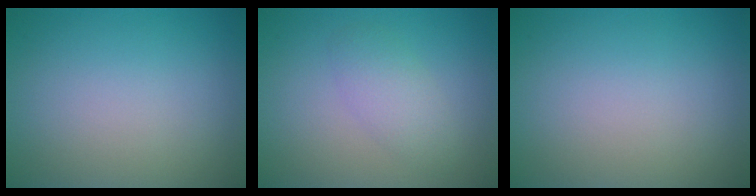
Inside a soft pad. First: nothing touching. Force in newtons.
{"total": 2.4, "press": 2.4, "slide": 0.1}
{"total": 0.0}